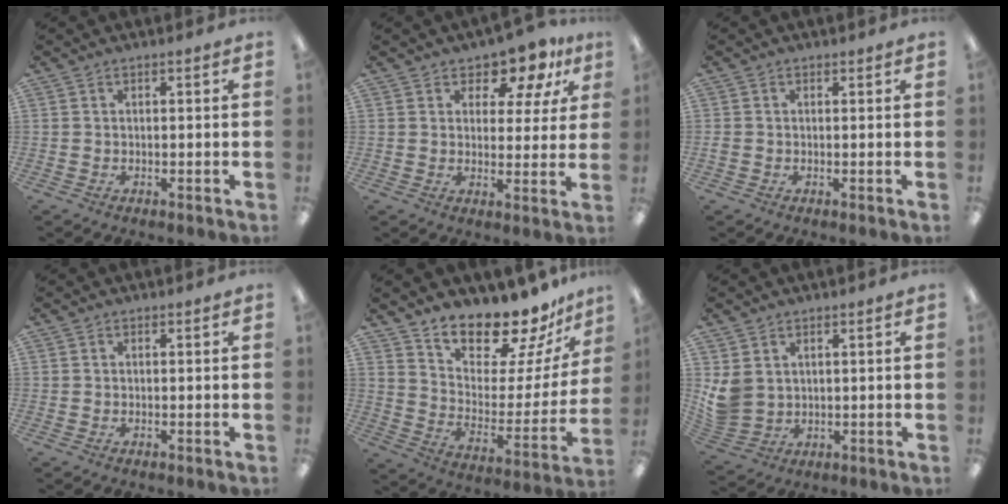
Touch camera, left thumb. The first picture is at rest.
{"total": 8.0, "force": [6.1, 4.1, 2.9], "torque": [-0.041, -0.042, 0.108]}
{"total": 0.9, "force": [0.0, 0.8, 0.4], "torque": [-0.008, 0.004, -0.002]}
{"total": 0.0}
{"total": 16.0, "force": [14.7, 4.7, 4.4], "torque": [-0.080, -0.136, 0.260]}
{"total": 6.3, "force": [2.3, 5.3, 2.4], "torque": [-0.061, -0.007, 0.047]}